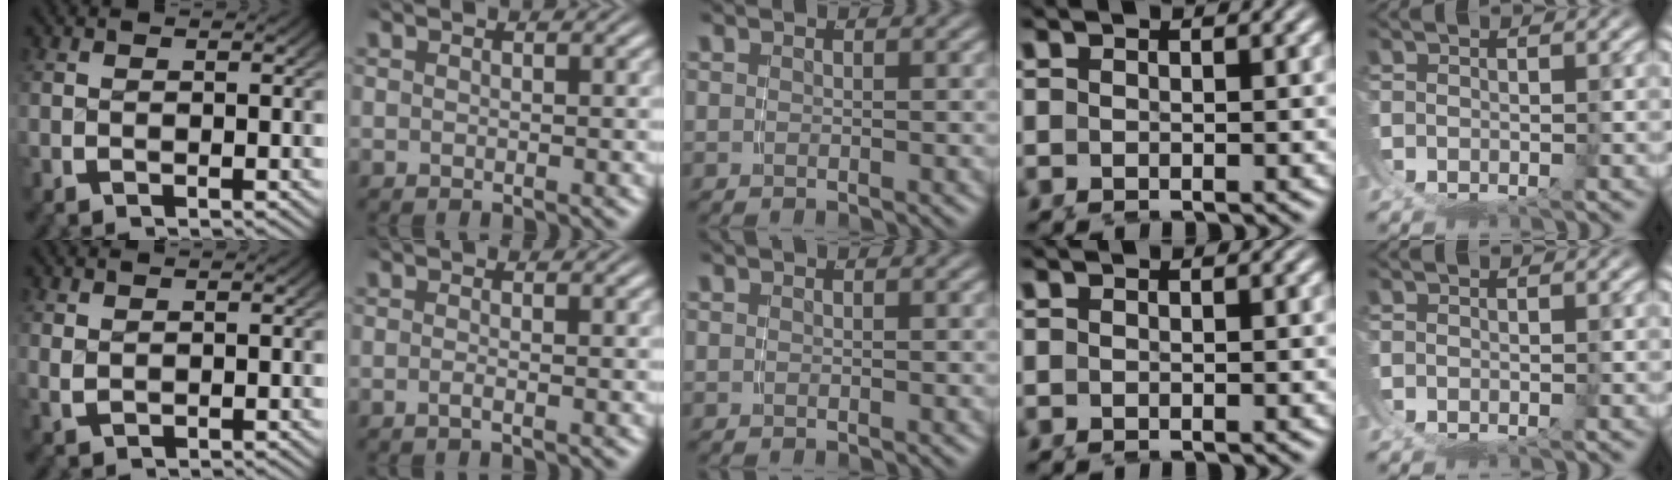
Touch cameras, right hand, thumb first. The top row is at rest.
{"thumb": {"total": 1.0, "force": [0.7, 0.5, 0.4], "torque": [-0.012, -0.001, 0.020]}, "index": {"total": 0.8, "force": [-0.6, 0.0, 0.6], "torque": [-0.017, -0.004, -0.011]}}